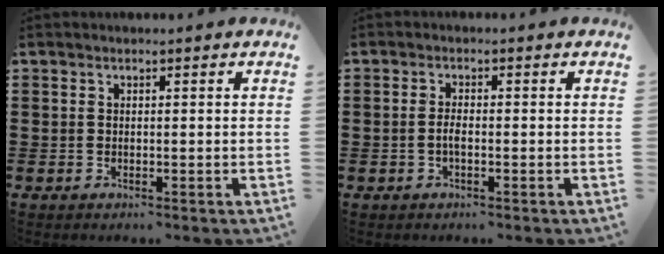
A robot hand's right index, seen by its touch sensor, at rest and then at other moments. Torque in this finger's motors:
{"motor_torque": [2.14, 0.00, 0.00, 0.00]}